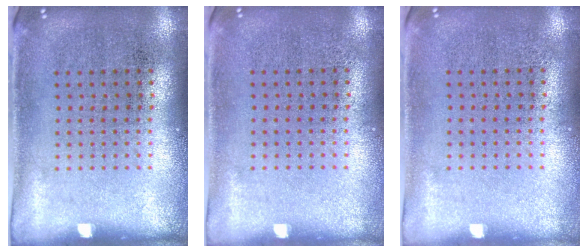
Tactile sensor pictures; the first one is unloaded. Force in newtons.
{"total": 0.0}
{"total": 0.0}